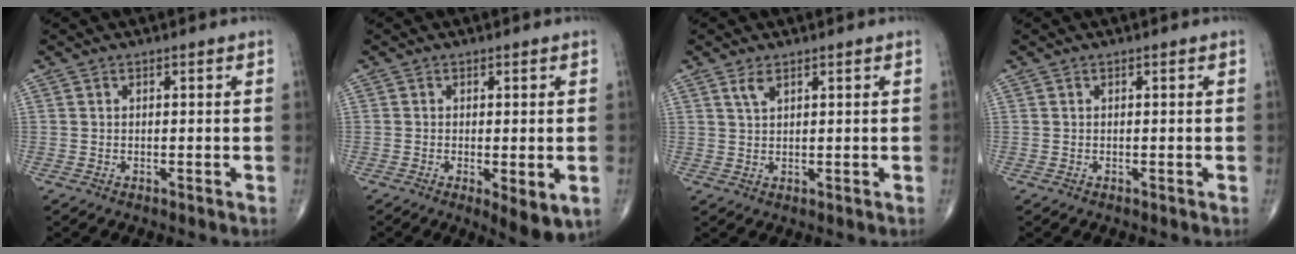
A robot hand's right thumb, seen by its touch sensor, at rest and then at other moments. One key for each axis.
{"total": 6.0, "fx": -1.6, "fy": 1.9, "fz": 5.5, "tx": -0.080, "ty": -0.018, "tz": -0.021}
{"total": 2.2, "fx": 1.4, "fy": 0.9, "fz": 1.5, "tx": -0.031, "ty": -0.002, "tz": 0.033}
{"total": 0.0}